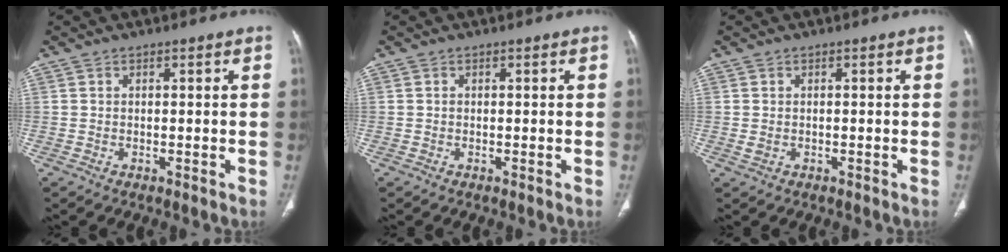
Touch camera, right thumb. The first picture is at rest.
{"total": 0.0}
{"total": 1.0, "force": [-0.2, 0.8, 0.7], "torque": [-0.021, 0.003, 0.002]}